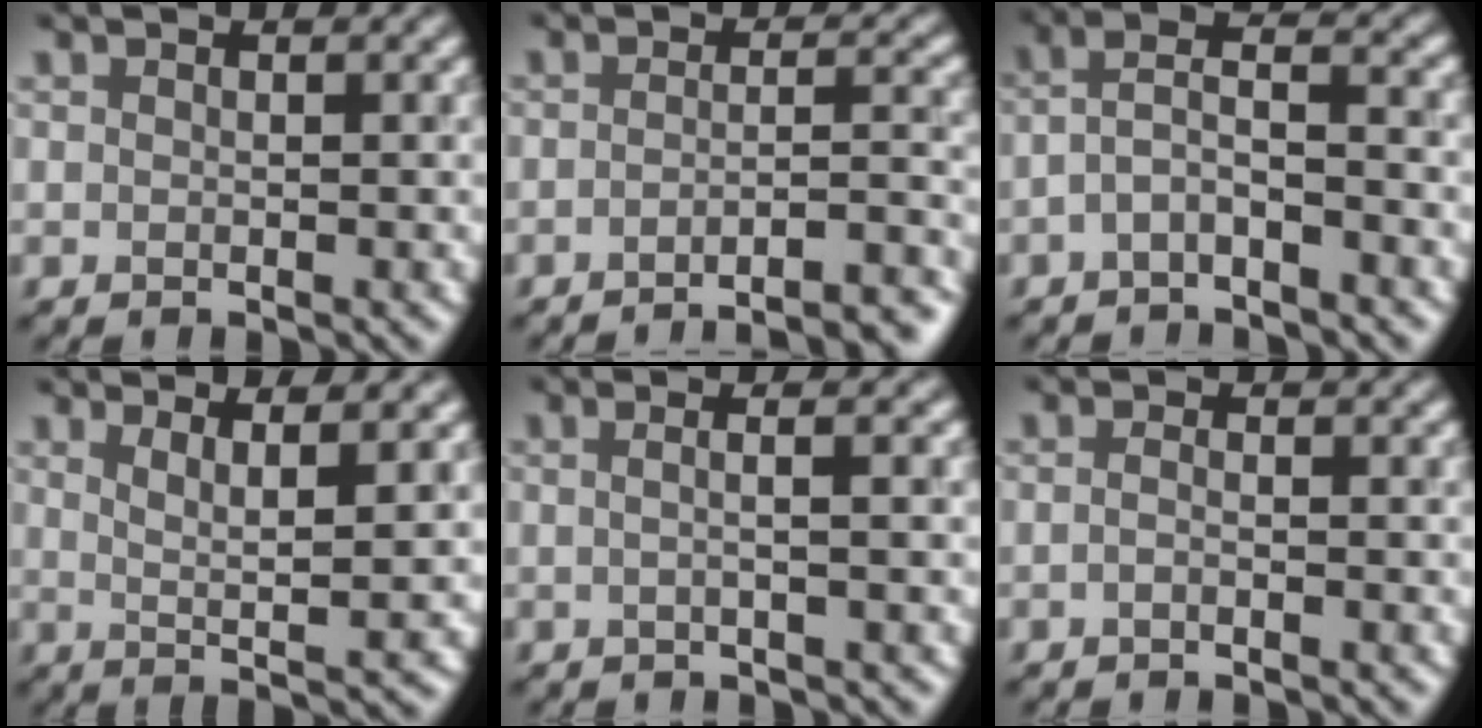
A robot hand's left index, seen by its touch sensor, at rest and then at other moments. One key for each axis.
{"total": 7.4, "fx": -6.1, "fy": 1.1, "fz": 4.1, "tx": -0.033, "ty": 0.023, "tz": -0.056}
{"total": 2.5, "fx": -1.7, "fy": 0.4, "fz": 1.8, "tx": -0.046, "ty": 0.015, "tz": -0.028}
{"total": 3.8, "fx": 1.5, "fy": 0.3, "fz": 3.5, "tx": -0.065, "ty": 0.000, "tz": 0.043}
{"total": 2.8, "fx": 0.3, "fy": 1.2, "fz": 2.5, "tx": -0.019, "ty": 0.013, "tz": -0.025}
{"total": 0.9, "fx": -0.9, "fy": -0.1, "fz": 0.1, "tx": -0.004, "ty": -0.004, "tz": -0.009}